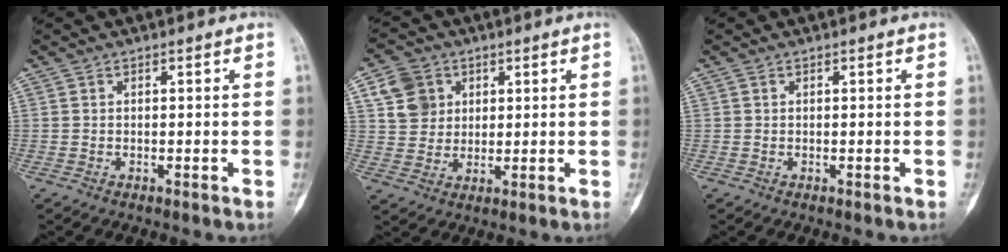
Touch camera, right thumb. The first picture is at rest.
{"total": 7.4, "force": [2.7, 6.4, 2.5], "torque": [-0.021, 0.000, 0.054]}
{"total": 0.0}